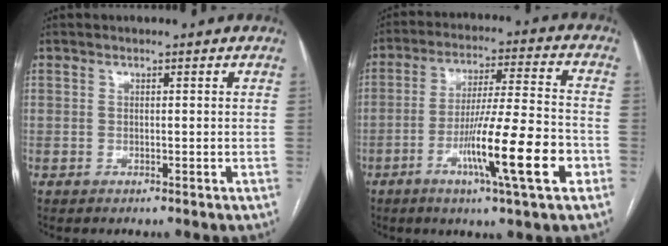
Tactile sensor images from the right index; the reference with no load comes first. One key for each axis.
{"total": 14.1, "fx": -5.4, "fy": 0.0, "fz": 13.0, "tx": -0.219, "ty": -0.011, "tz": -0.091}